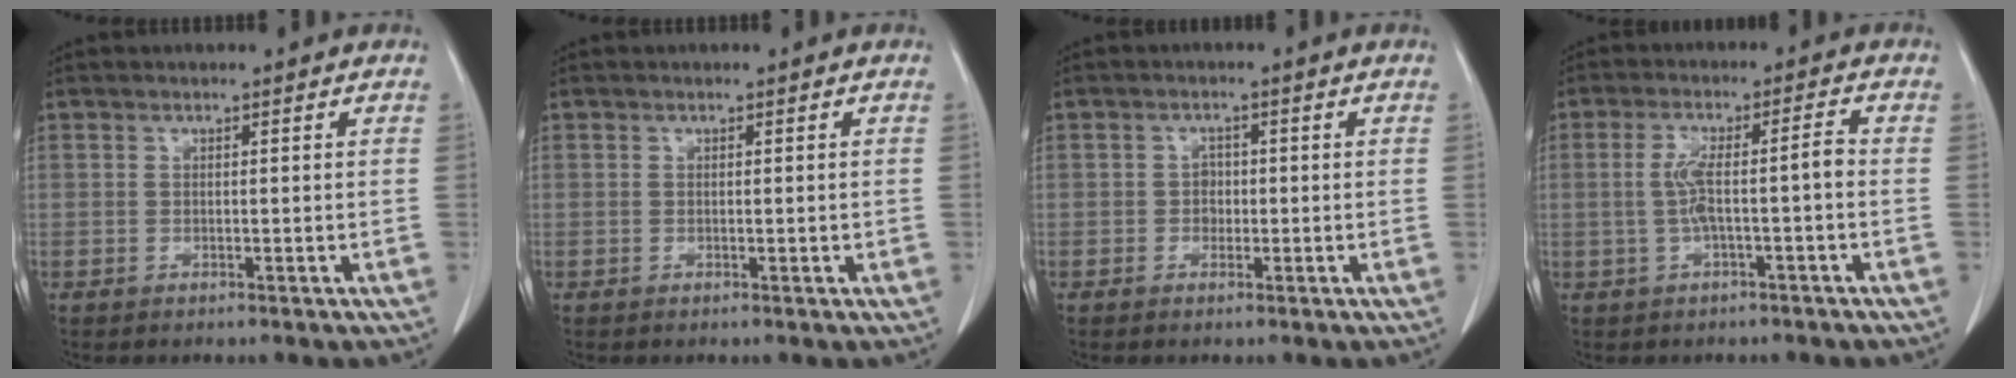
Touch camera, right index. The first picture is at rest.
{"total": 0.8, "force": [0.0, 0.3, 0.7], "torque": [-0.013, -0.002, 0.003]}
{"total": 1.8, "force": [-0.3, 1.5, 0.9], "torque": [-0.011, 0.006, -0.004]}
{"total": 5.9, "force": [-0.8, 0.6, 5.8], "torque": [-0.115, 0.023, -0.011]}